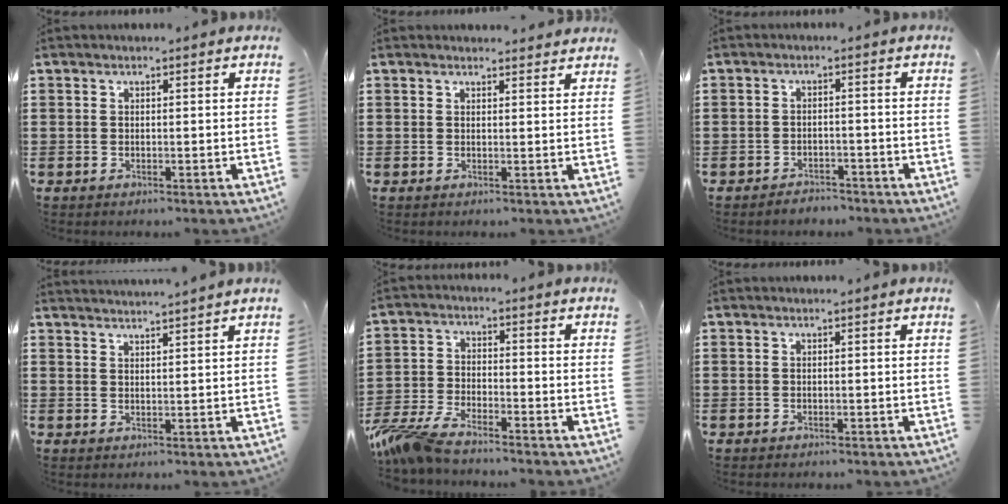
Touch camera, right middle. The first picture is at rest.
{"total": 1.5, "force": [1.4, 0.3, 0.1], "torque": [0.003, 0.000, 0.026]}
{"total": 2.3, "force": [-2.2, 0.4, -0.3], "torque": [-0.002, 0.002, -0.050]}
{"total": 2.3, "force": [2.2, -0.6, -0.1], "torque": [-0.003, -0.003, 0.043]}
{"total": 6.2, "force": [-5.5, 0.8, 2.6], "torque": [-0.087, -0.013, -0.117]}
{"total": 0.0}